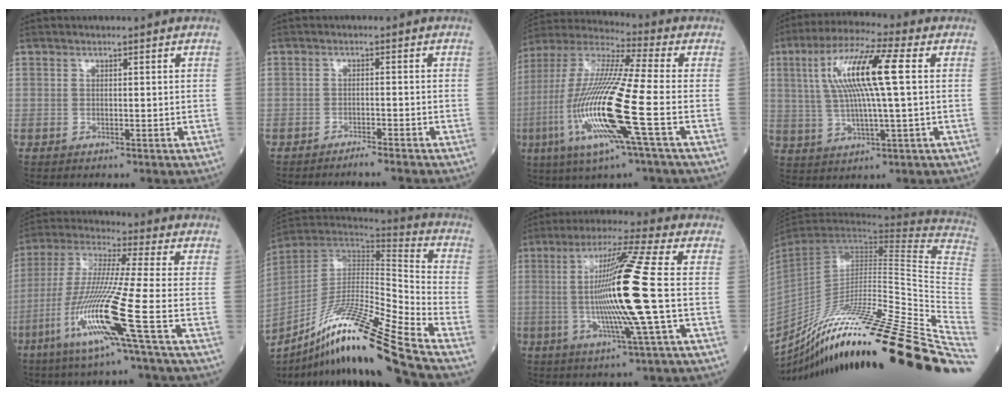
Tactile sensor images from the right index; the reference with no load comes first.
{"total": 2.5, "force": [-2.2, -0.8, 0.7], "torque": [-0.009, 0.000, -0.035]}
{"total": 19.6, "force": [-5.3, 0.5, 18.9], "torque": [-0.415, -0.023, -0.112]}
{"total": 12.8, "force": [2.5, 0.6, 12.5], "torque": [-0.251, 0.017, 0.045]}
{"total": 15.3, "force": [-6.3, -1.8, 13.8], "torque": [-0.294, -0.029, -0.126]}
{"total": 22.9, "force": [-16.3, -0.8, 16.0], "torque": [-0.293, -0.037, -0.300]}
{"total": 15.6, "force": [-1.1, -1.9, 15.4], "torque": [-0.303, -0.007, -0.028]}
{"total": 35.9, "force": [-25.4, -2.0, 25.2], "torque": [-0.266, -0.046, -0.394]}